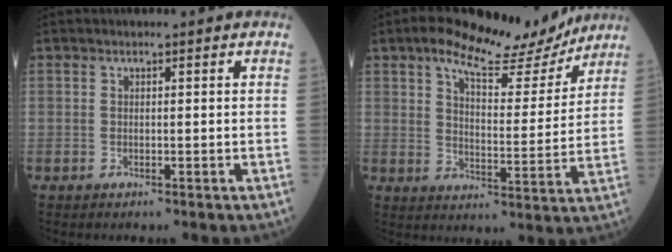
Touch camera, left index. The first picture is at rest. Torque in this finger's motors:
{"motor_torque": [1.15, -0.99, 0.35, 0.05]}